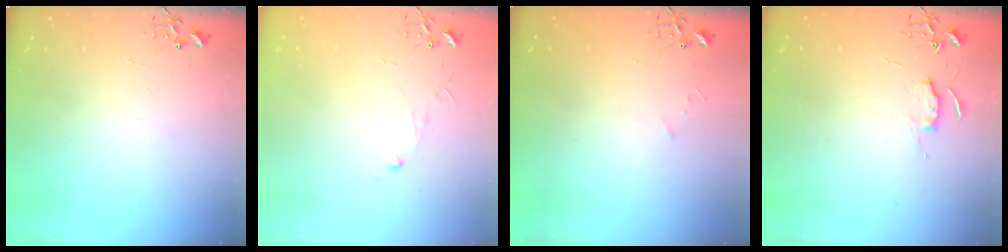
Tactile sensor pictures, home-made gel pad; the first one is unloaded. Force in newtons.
{"total": 3.9, "press": 3.8, "slide": 0.4}
{"total": 3.5, "press": 3.5, "slide": 0.4}
{"total": 5.7, "press": 5.7, "slide": 0.6}